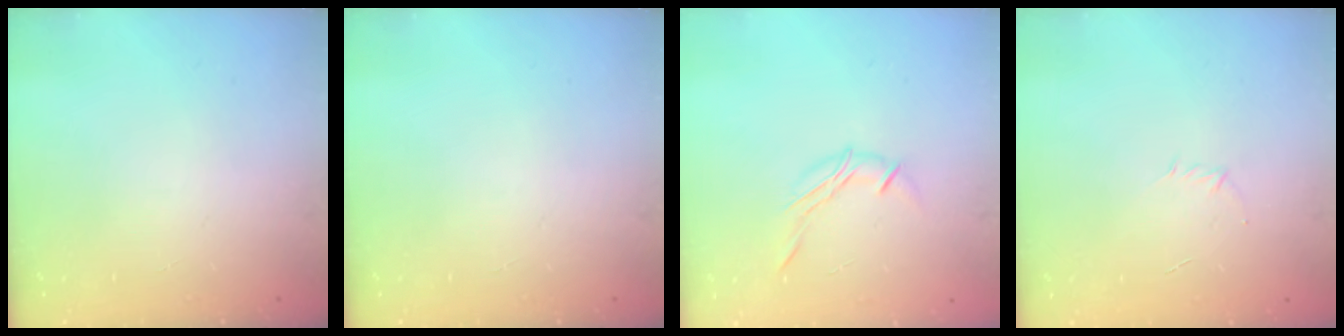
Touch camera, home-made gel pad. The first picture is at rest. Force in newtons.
{"total": 0.0}
{"total": 7.2, "press": 7.1, "slide": 1.3}
{"total": 2.8, "press": 2.7, "slide": 0.8}